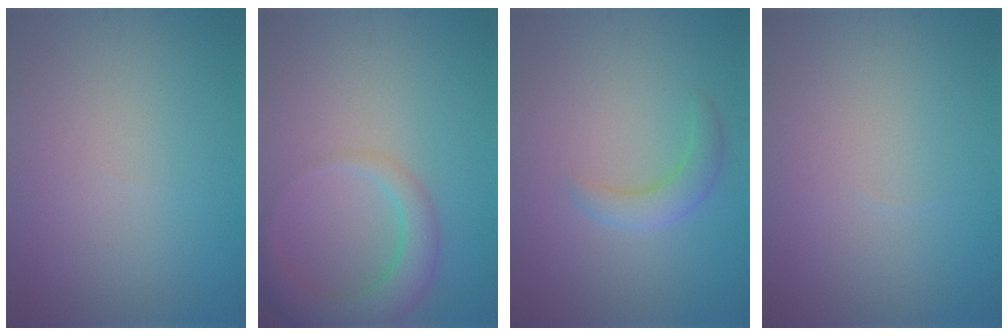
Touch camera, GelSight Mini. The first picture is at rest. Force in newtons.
{"total": 4.3, "press": 4.3, "slide": 0.5}
{"total": 2.4, "press": 2.4, "slide": 0.1}
{"total": 0.0}